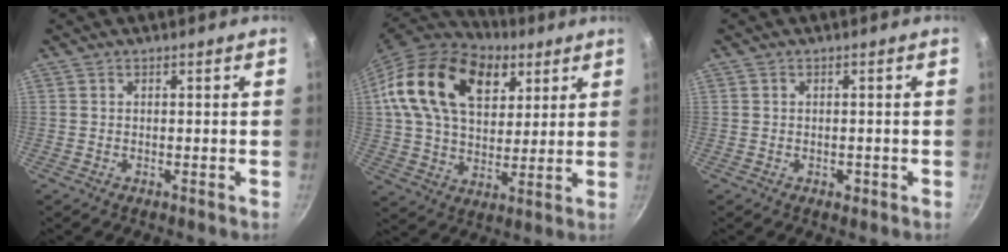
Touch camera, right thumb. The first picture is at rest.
{"total": 22.4, "force": [9.8, 14.0, 14.5], "torque": [-0.222, -0.014, 0.167]}
{"total": 1.4, "force": [-0.5, 1.1, 0.8], "torque": [-0.008, 0.003, -0.006]}